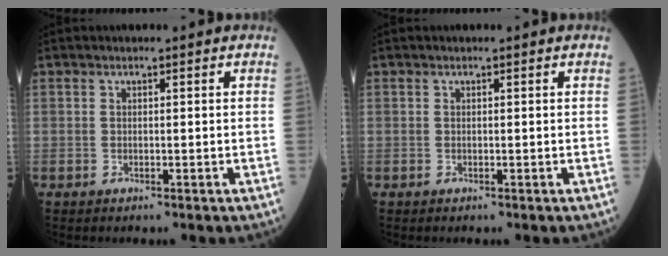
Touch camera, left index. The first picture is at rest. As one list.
[{"total": 0.0}]